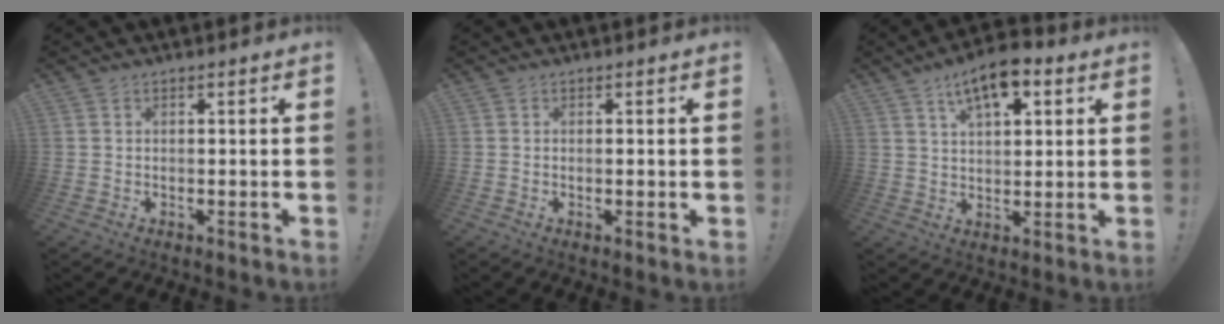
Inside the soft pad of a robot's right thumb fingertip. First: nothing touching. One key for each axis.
{"total": 0.5, "fx": 0.0, "fy": 0.0, "fz": 0.5, "tx": -0.009, "ty": 0.000, "tz": 0.001}
{"total": 10.2, "fx": 5.8, "fy": 4.6, "fz": 7.0, "tx": -0.108, "ty": -0.019, "tz": 0.102}